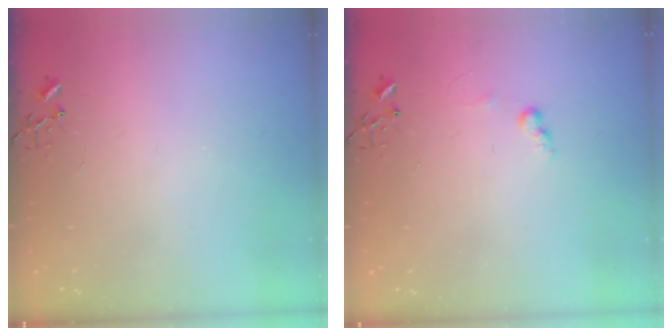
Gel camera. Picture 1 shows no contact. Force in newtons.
{"total": 6.0, "press": 5.9, "slide": 0.7}